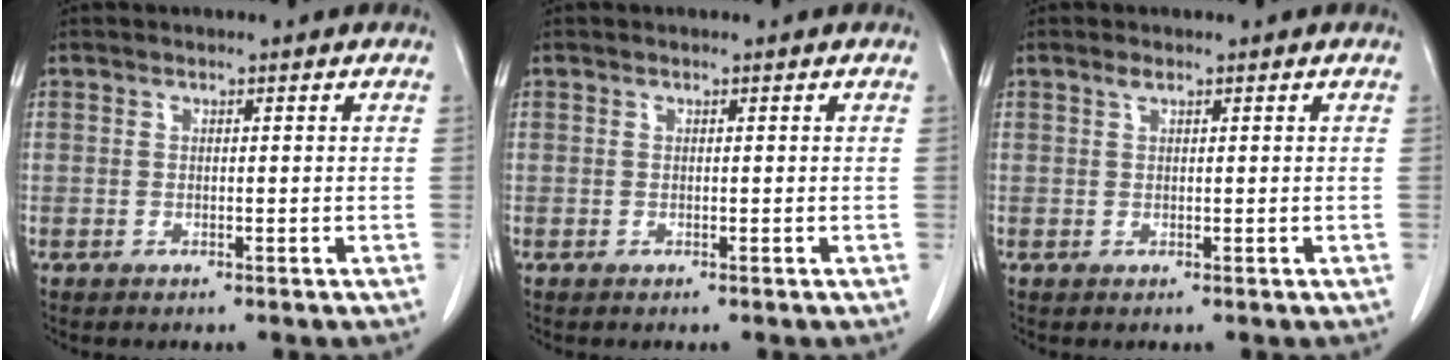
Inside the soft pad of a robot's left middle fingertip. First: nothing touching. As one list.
[{"total": 0.0}, {"total": 0.8, "force": [0.6, 0.2, 0.5], "torque": [-0.014, 0.003, 0.012]}]